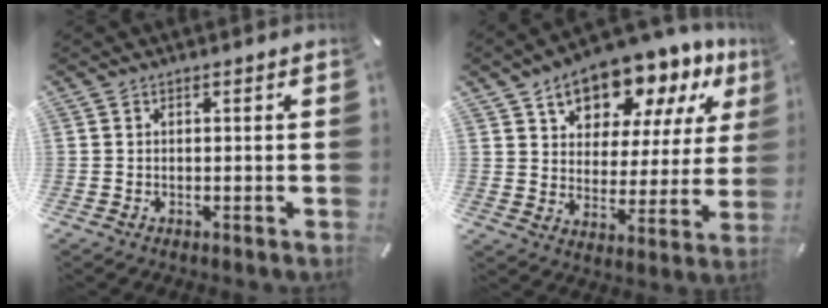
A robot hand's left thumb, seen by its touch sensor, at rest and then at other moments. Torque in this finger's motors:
{"motor_torque": [2.70, 2.30, 1.67, -1.10, 0.16]}